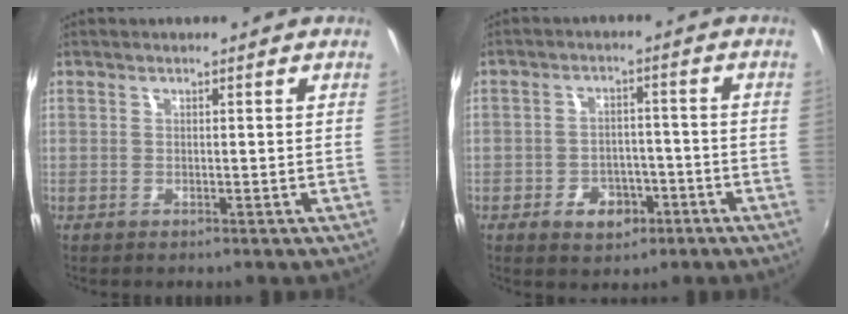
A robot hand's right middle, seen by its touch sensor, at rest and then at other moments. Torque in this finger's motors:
{"motor_torque": [0.75, -0.61, 0.10, 0.03]}